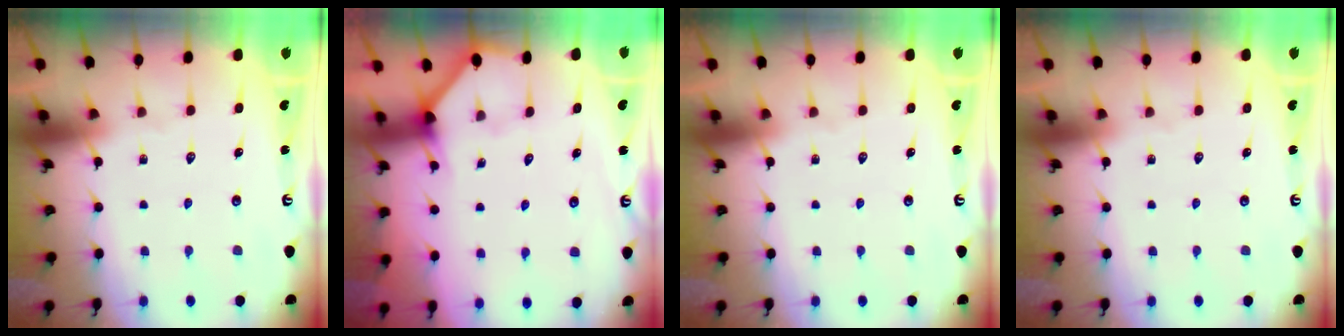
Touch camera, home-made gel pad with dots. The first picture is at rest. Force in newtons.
{"total": 2.2, "press": 2.2, "slide": 0.4}
{"total": 0.0}
{"total": 0.0}